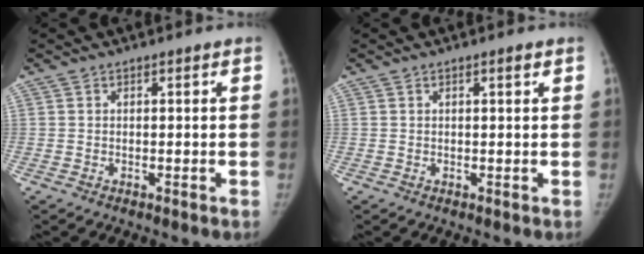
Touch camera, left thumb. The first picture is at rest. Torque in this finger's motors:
{"motor_torque": [0.29, -0.17, 0.50, -0.22, 0.04]}